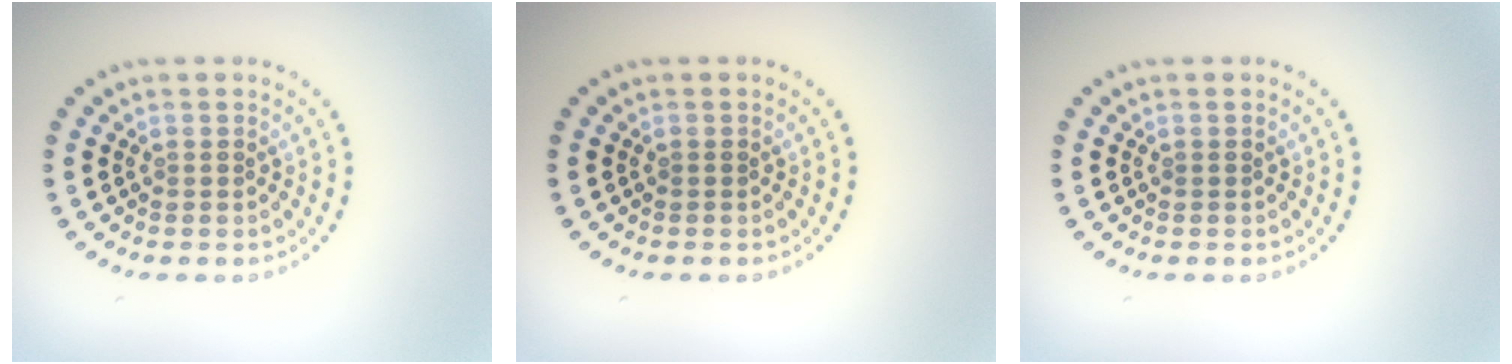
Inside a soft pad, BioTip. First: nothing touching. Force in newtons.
{"total": 0.0}
{"total": 0.0}